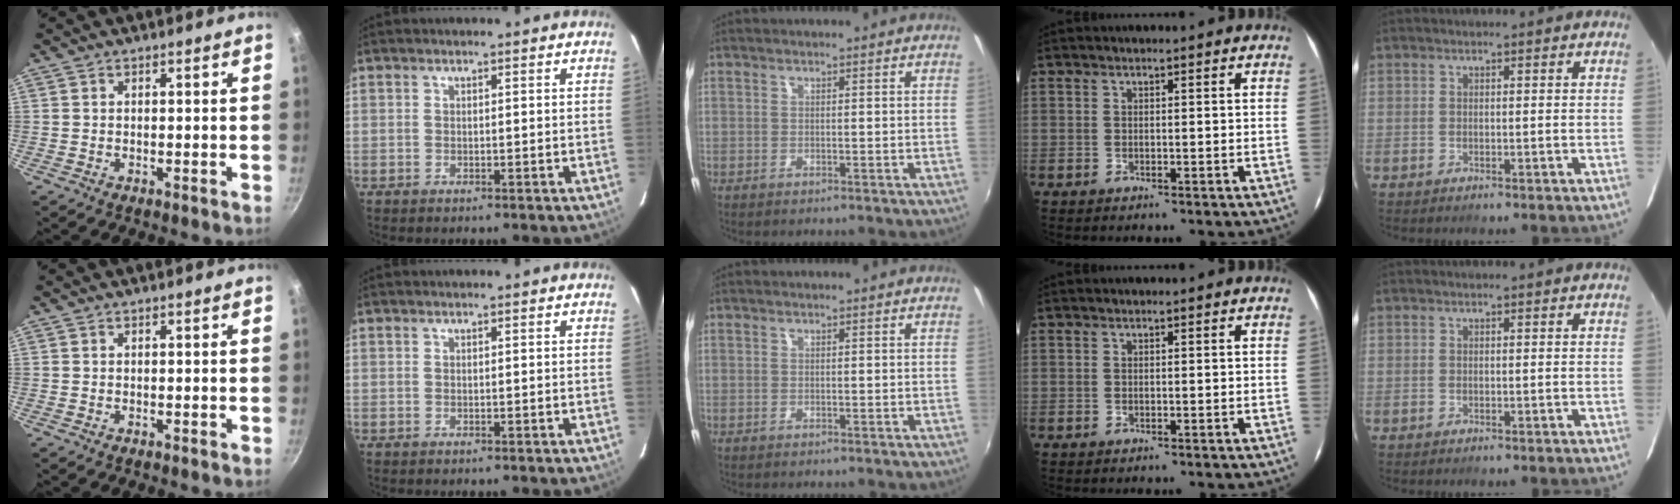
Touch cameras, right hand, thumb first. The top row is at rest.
{}